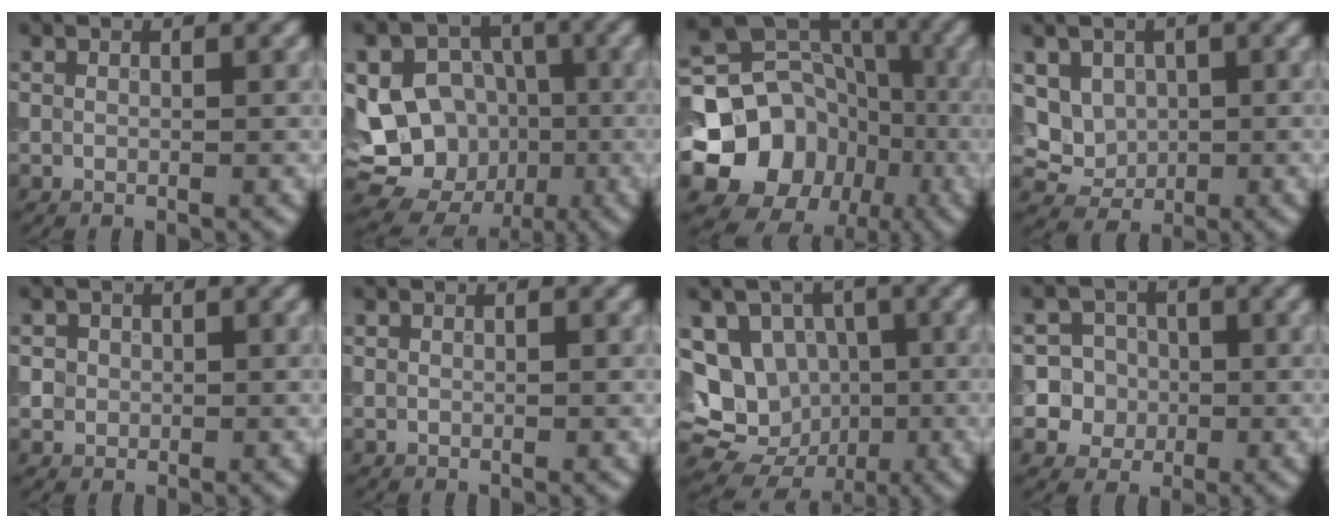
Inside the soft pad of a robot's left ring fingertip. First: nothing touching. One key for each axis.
{"total": 15.0, "fx": -2.0, "fy": 13.7, "fz": 5.9, "tx": -0.127, "ty": 0.010, "tz": -0.035}
{"total": 14.2, "fx": -3.7, "fy": 12.4, "fz": 5.9, "tx": -0.116, "ty": -0.006, "tz": -0.092}
{"total": 3.8, "fx": 0.9, "fy": 3.3, "fz": 1.6, "tx": -0.038, "ty": -0.007, "tz": 0.023}
{"total": 1.3, "fx": 0.2, "fy": 1.3, "fz": 0.3, "tx": 0.004, "ty": -0.003, "tz": 0.012}
{"total": 0.0}
{"total": 13.4, "fx": -1.3, "fy": 12.0, "fz": 5.8, "tx": -0.117, "ty": 0.019, "tz": -0.034}
{"total": 8.3, "fx": -0.3, "fy": 8.1, "fz": 1.8, "tx": -0.040, "ty": 0.024, "tz": -0.008}